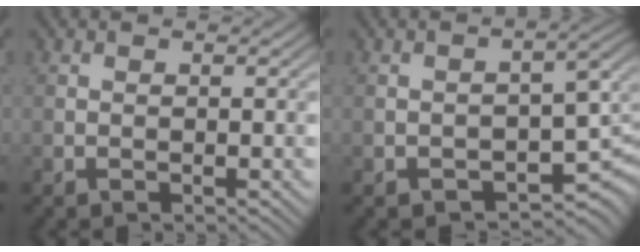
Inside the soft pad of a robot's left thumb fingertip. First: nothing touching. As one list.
[{"total": 7.3, "force": [-2.7, 4.1, 5.3], "torque": [-0.060, -0.016, -0.039]}]